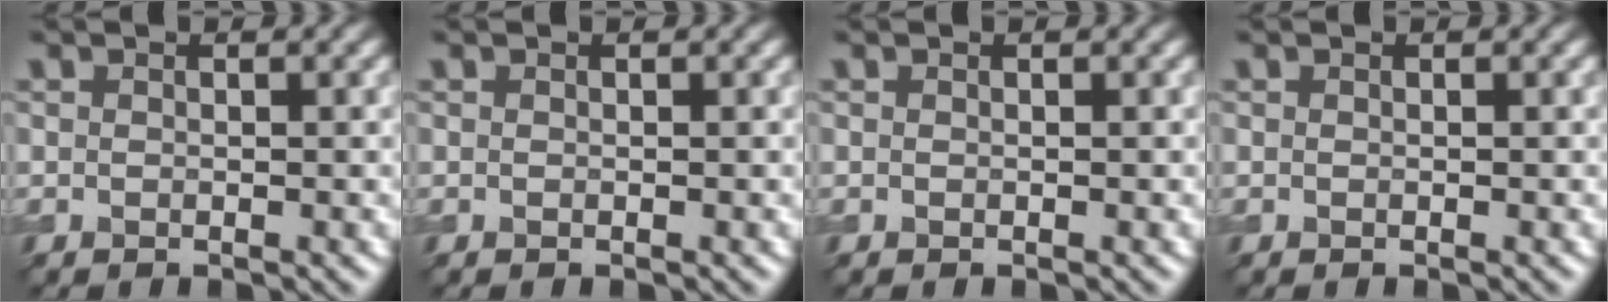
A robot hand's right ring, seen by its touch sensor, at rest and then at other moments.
{"total": 0.0}
{"total": 0.0}
{"total": 0.0}